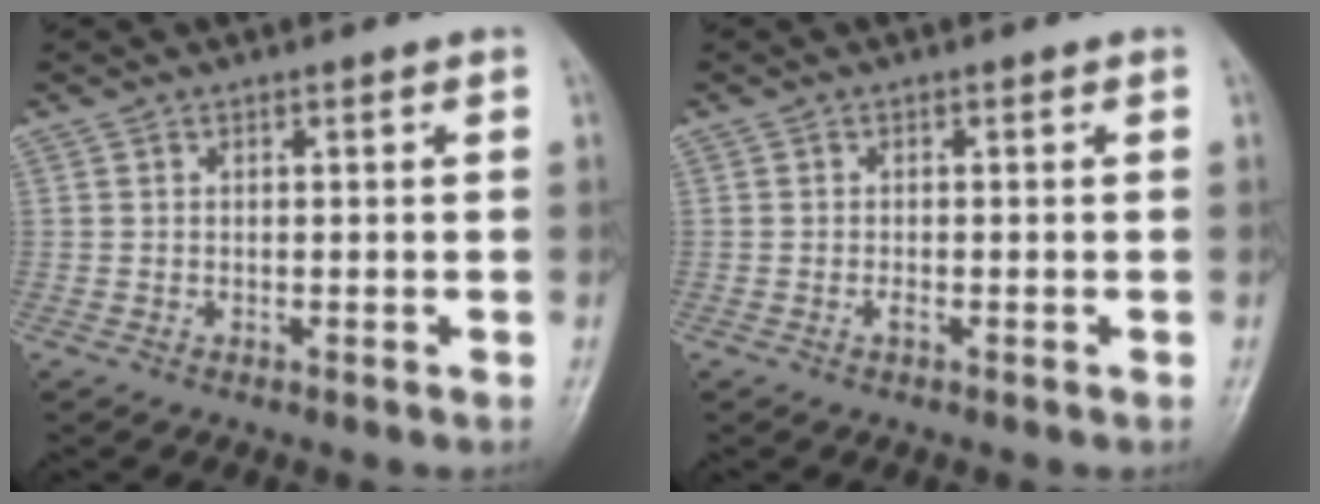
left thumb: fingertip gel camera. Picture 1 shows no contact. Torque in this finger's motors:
{"motor_torque": [-0.05, 0.03, 0.14, -0.07, 0.01]}